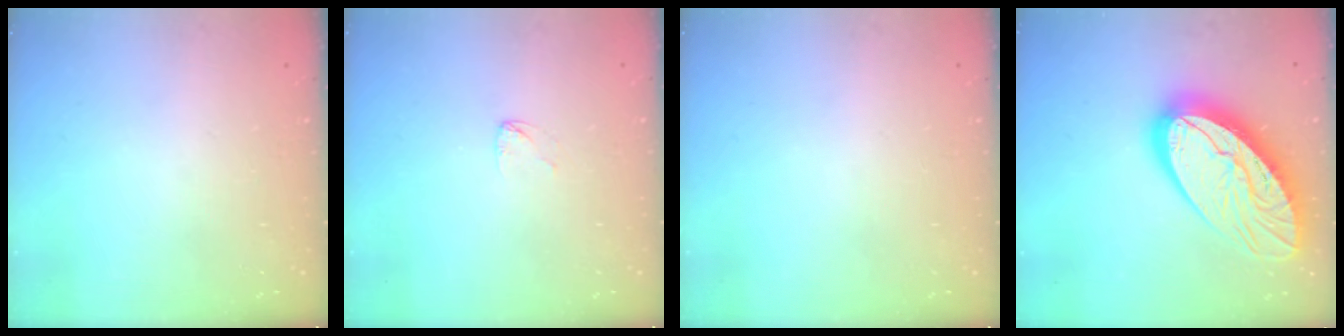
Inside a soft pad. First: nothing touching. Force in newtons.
{"total": 2.4, "press": 2.4, "slide": 0.2}
{"total": 0.0}
{"total": 24.2, "press": 24.1, "slide": 2.4}